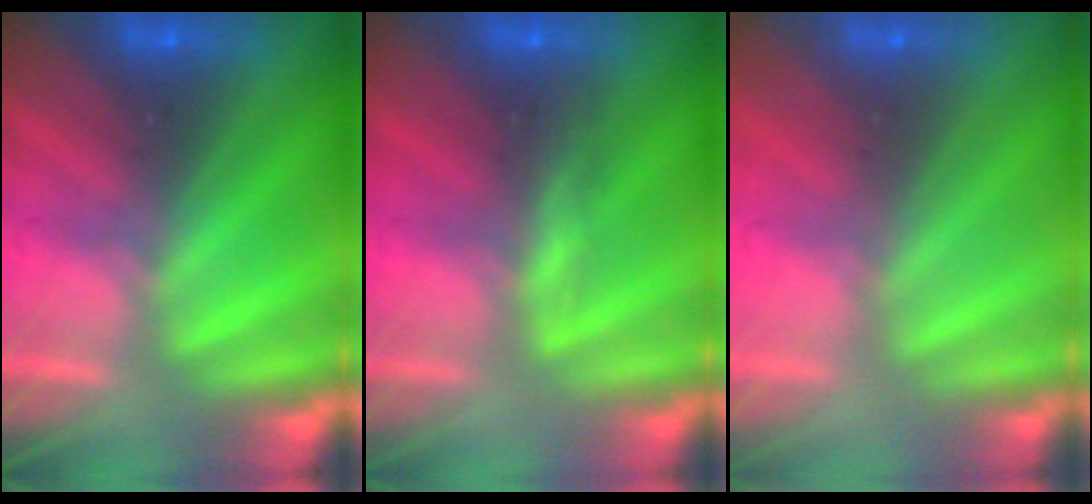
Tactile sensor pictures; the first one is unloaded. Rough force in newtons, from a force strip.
{"total": 3.5}
{"total": 2.9}